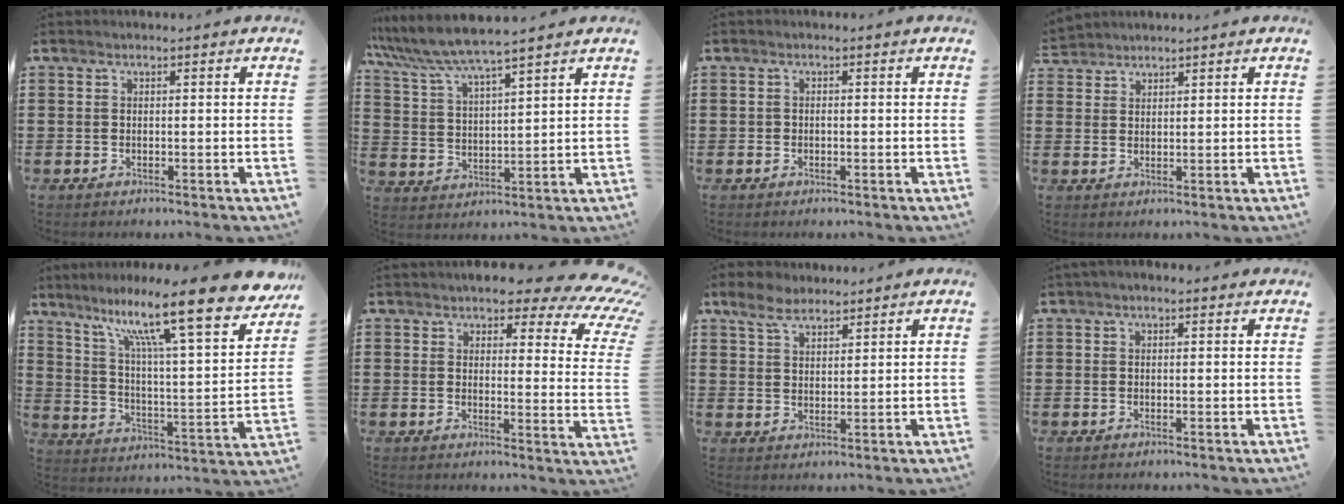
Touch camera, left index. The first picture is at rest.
{"total": 6.2, "force": [5.6, -0.4, 2.7], "torque": [-0.075, -0.027, 0.095]}
{"total": 0.6, "force": [-0.4, 0.4, 0.3], "torque": [-0.009, -0.001, -0.007]}
{"total": 1.9, "force": [1.8, 0.4, -0.2], "torque": [-0.002, 0.000, 0.037]}
{"total": 15.9, "force": [11.8, 1.3, 10.6], "torque": [-0.204, -0.072, 0.187]}
{"total": 6.1, "force": [4.7, 1.8, 3.4], "torque": [-0.063, -0.028, 0.075]}
{"total": 4.8, "force": [3.6, 2.4, 2.1], "torque": [-0.054, 0.004, 0.068]}
{"total": 0.9, "force": [0.1, 0.5, 0.7], "torque": [-0.014, 0.004, 0.002]}